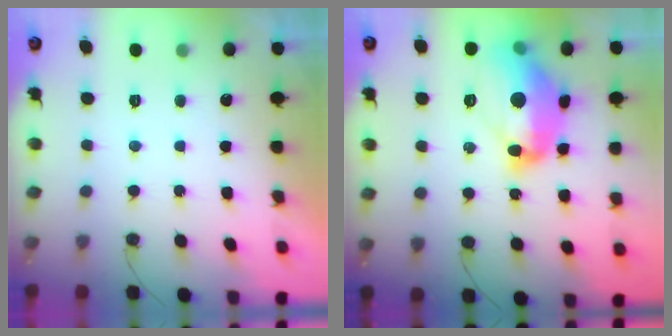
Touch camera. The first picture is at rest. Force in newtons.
{"total": 16.6, "press": 16.4, "slide": 2.0}